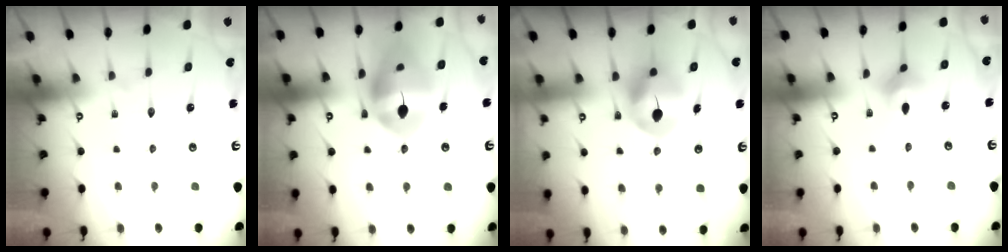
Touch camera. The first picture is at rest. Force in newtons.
{"total": 16.6, "press": 16.5, "slide": 1.9}
{"total": 7.4, "press": 7.3, "slide": 1.1}
{"total": 2.9, "press": 2.9, "slide": 0.4}